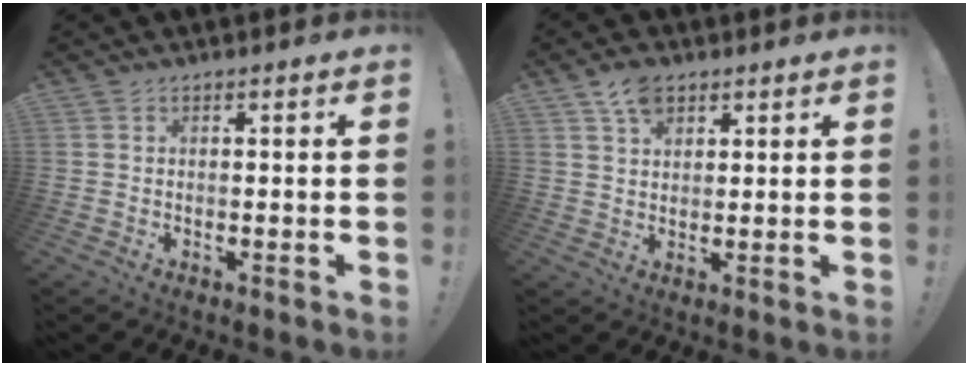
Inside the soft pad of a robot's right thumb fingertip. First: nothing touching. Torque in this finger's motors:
{"motor_torque": [-0.08, 0.08, 0.05, -0.01, 0.07]}